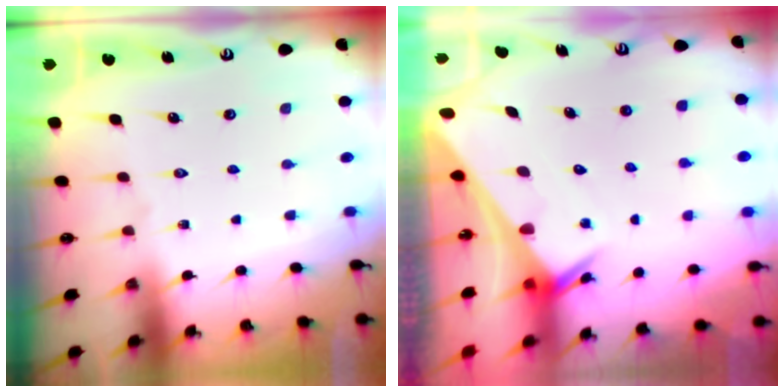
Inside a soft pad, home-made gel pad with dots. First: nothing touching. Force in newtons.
{"total": 2.7, "press": 2.7, "slide": 0.1}